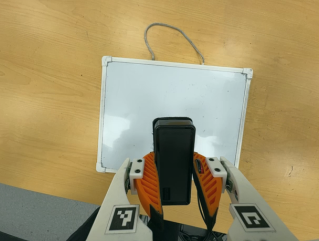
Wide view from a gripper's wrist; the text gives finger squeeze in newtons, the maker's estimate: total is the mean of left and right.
{"total": 7.5, "left": 6.3, "right": 8.7}